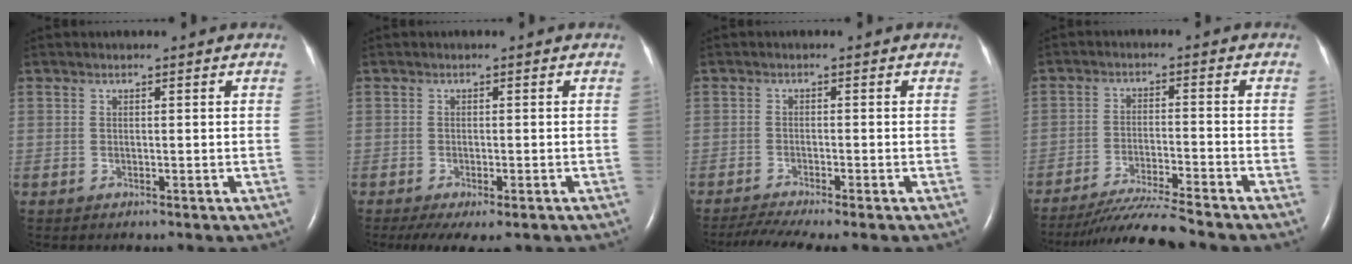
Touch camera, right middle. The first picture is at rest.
{"total": 7.6, "force": [-5.4, 1.9, 4.9], "torque": [-0.063, -0.019, -0.078]}
{"total": 6.6, "force": [-5.5, -0.5, 3.7], "torque": [-0.057, -0.013, -0.090]}
{"total": 9.6, "force": [-8.7, -1.3, 3.8], "torque": [-0.063, -0.026, -0.154]}